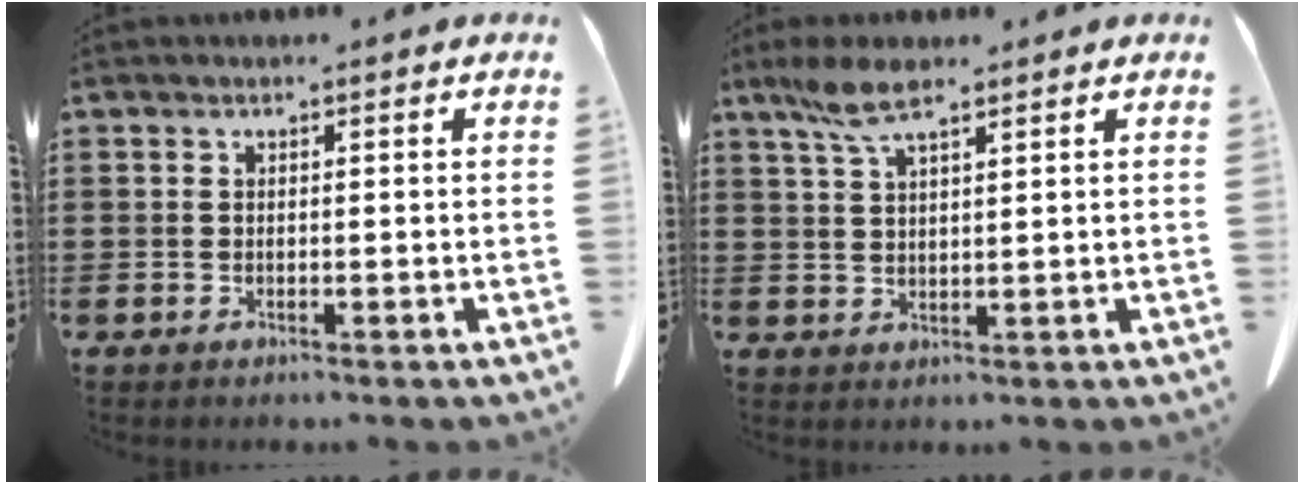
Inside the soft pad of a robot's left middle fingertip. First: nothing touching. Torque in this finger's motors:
{"motor_torque": [1.42, 0.72, 0.08, 0.09]}